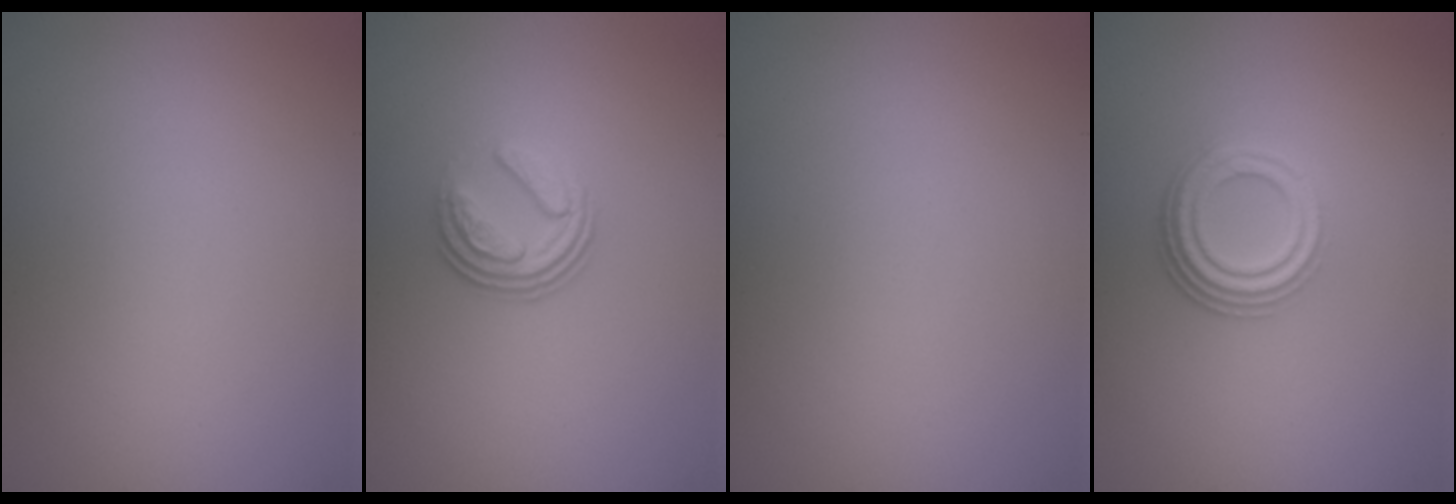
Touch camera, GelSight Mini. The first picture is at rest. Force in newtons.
{"total": 3.8, "press": 2.5, "slide": 2.8}
{"total": 0.0}
{"total": 4.2, "press": 3.1, "slide": 2.9}